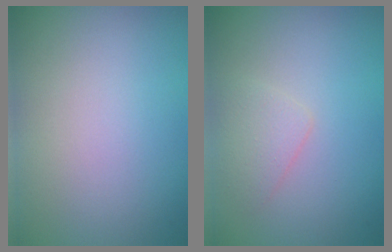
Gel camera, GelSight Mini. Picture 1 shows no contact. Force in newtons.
{"total": 1.6, "press": 1.6, "slide": 0.1}